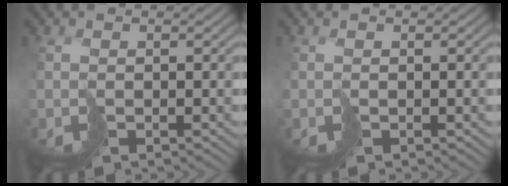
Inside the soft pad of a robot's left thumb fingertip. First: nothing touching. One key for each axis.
{"total": 0.0}